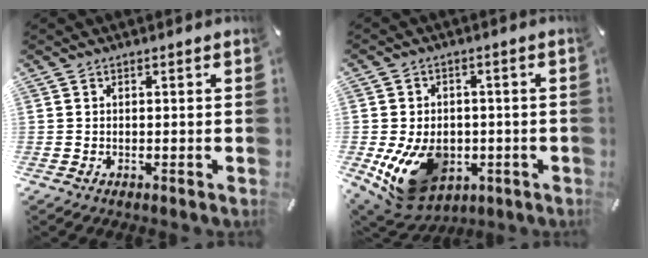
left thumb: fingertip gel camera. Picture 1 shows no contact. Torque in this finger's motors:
{"motor_torque": [1.01, 2.22, 0.93, 0.22, 0.42]}